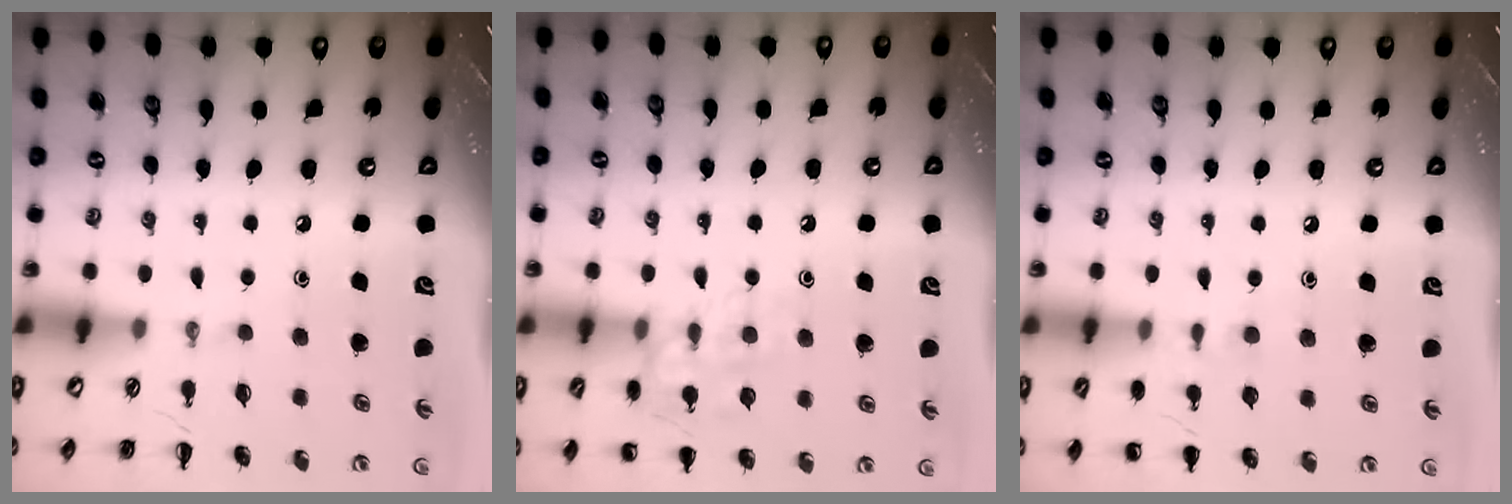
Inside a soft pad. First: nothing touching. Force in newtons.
{"total": 11.8, "press": 11.7, "slide": 1.0}
{"total": 4.8, "press": 4.5, "slide": 1.5}